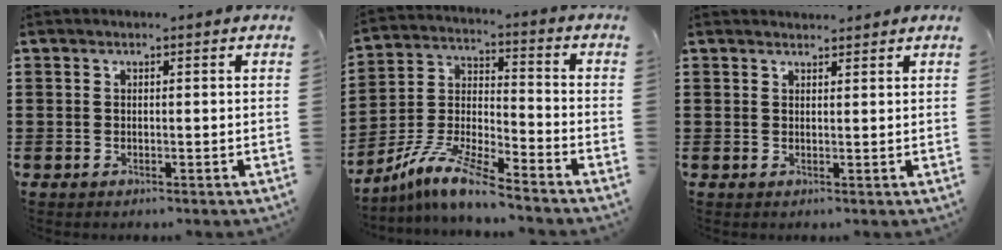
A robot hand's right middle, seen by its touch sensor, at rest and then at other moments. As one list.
[{"total": 9.8, "force": [-8.6, 0.5, 4.6], "torque": [-0.105, 0.005, -0.176]}, {"total": 1.5, "force": [1.5, 0.3, 0.0], "torque": [-0.003, 0.002, 0.028]}]